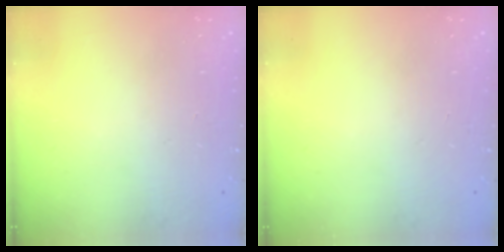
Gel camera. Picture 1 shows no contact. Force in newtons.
{"total": 0.0}